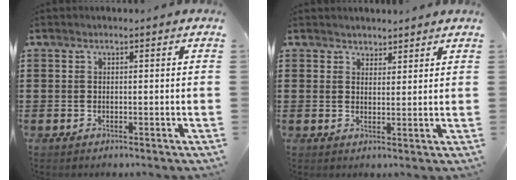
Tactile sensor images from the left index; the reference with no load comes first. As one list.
[{"total": 2.0, "force": [1.9, 0.6, -0.3], "torque": [0.001, 0.001, 0.038]}]